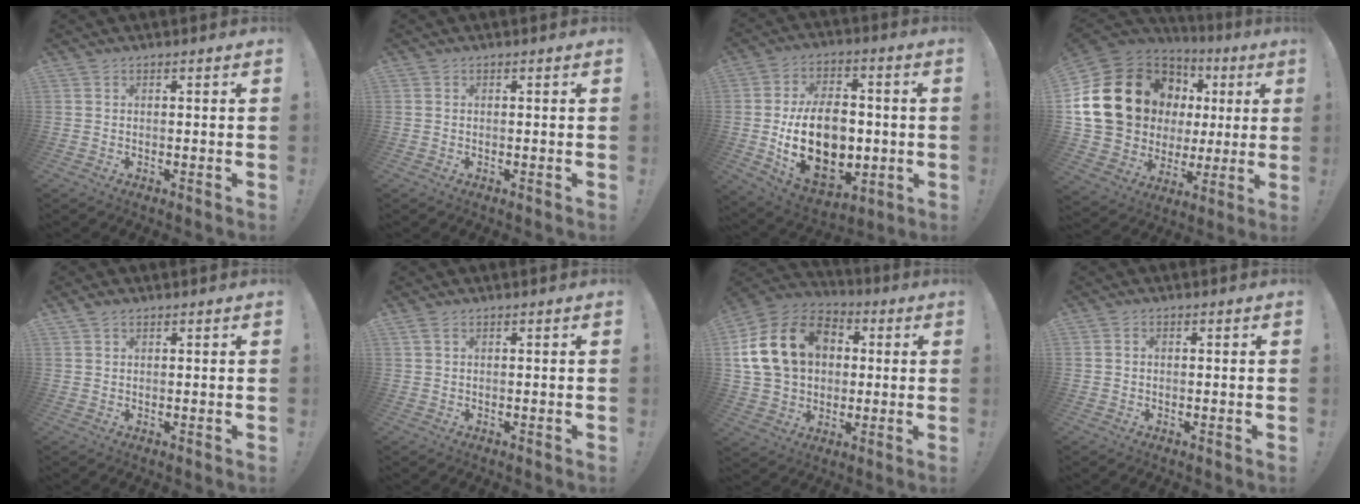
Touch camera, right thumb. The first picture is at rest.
{"total": 0.0}
{"total": 19.9, "force": [-0.8, 15.0, 13.0], "torque": [-0.207, -0.013, 0.010]}
{"total": 23.3, "force": [7.4, 17.4, 13.6], "torque": [-0.245, -0.039, 0.179]}
{"total": 1.4, "force": [1.2, 0.6, 0.5], "torque": [-0.008, -0.005, 0.022]}
{"total": 1.8, "force": [1.0, 0.8, 1.2], "torque": [-0.027, 0.001, 0.021]}
{"total": 20.8, "force": [4.6, 15.8, 12.9], "torque": [-0.223, 0.000, 0.096]}
{"total": 0.7, "force": [0.0, 0.6, 0.3], "torque": [-0.005, 0.002, 0.000]}